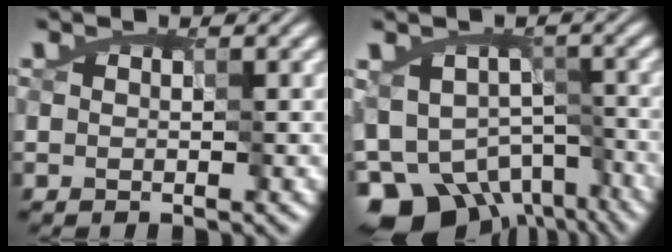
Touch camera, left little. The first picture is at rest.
{"total": 10.1, "force": [-7.3, 5.6, 4.1], "torque": [-0.062, -0.008, -0.112]}